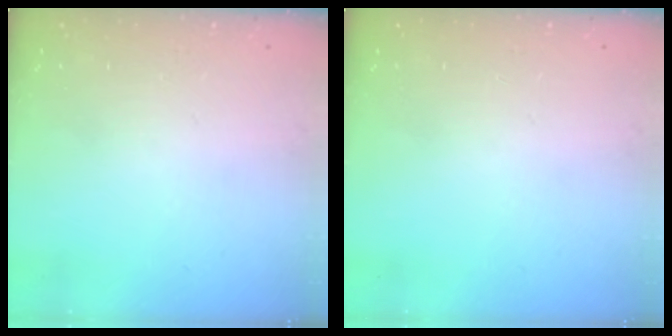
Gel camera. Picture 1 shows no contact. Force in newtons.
{"total": 0.0}